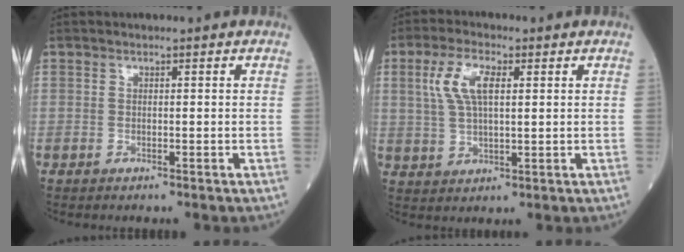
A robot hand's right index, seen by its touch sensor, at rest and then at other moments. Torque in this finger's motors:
{"motor_torque": [0.14, 0.07, 0.15, 0.07]}